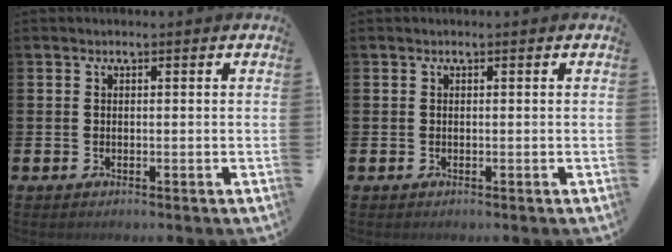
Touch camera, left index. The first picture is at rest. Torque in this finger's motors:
{"motor_torque": [0.00, 0.00, 0.00, 0.01]}